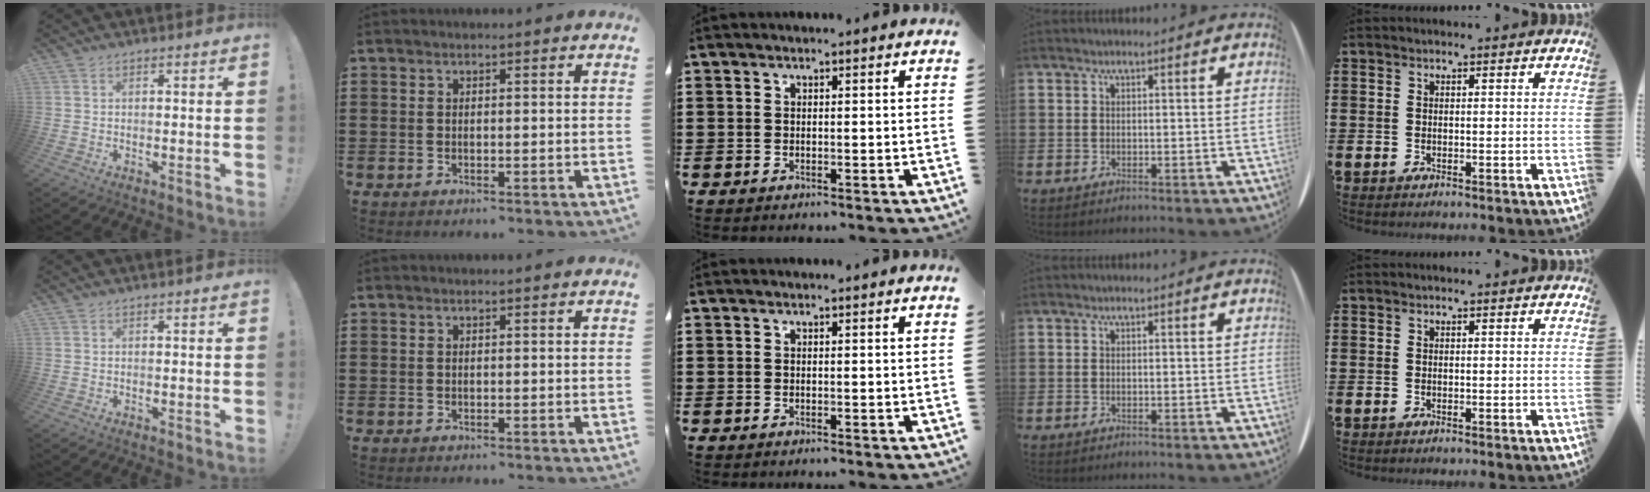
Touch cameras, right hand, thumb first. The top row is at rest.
{}